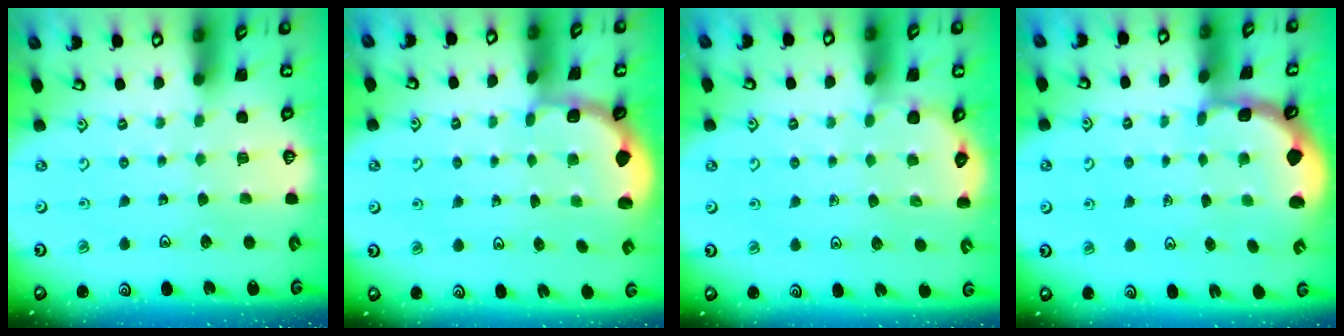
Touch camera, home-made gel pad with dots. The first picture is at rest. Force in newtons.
{"total": 1.9, "press": 1.8, "slide": 0.7}
{"total": 2.7, "press": 2.7, "slide": 0.5}
{"total": 1.7, "press": 1.6, "slide": 0.5}